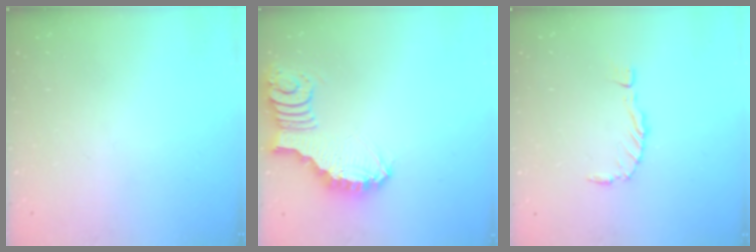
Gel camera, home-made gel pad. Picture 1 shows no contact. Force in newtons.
{"total": 3.1, "press": 3.1, "slide": 0.5}
{"total": 0.0}